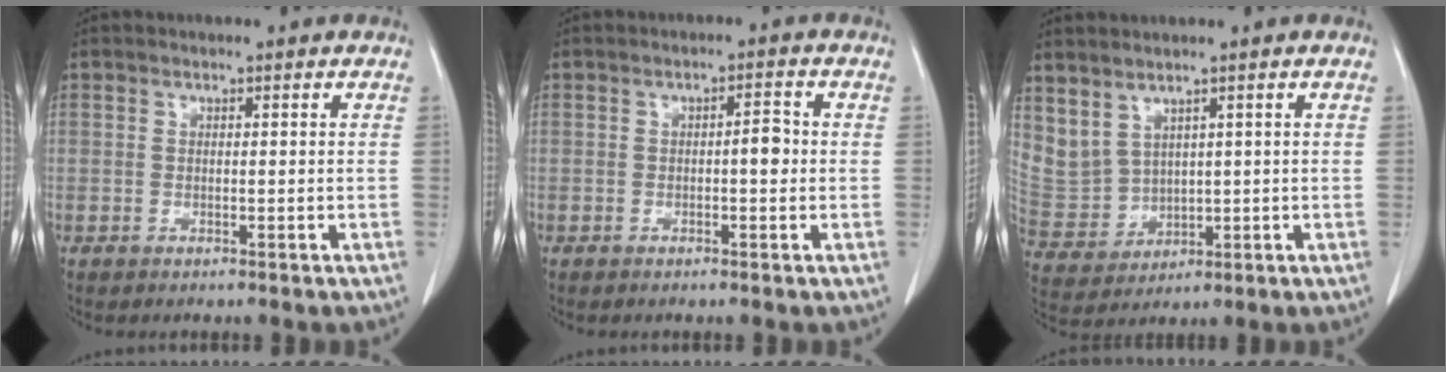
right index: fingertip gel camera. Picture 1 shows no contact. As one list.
[{"total": 2.5, "force": [-0.2, 0.7, 2.3], "torque": [-0.030, 0.005, -0.005]}, {"total": 8.7, "force": [4.7, 6.3, 3.6], "torque": [-0.100, 0.008, 0.123]}]